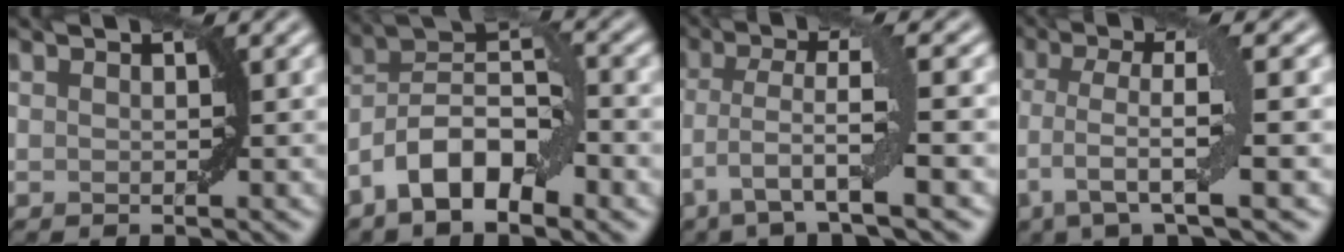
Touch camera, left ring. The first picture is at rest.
{"total": 9.4, "force": [-4.4, 3.9, 7.4], "torque": [-0.123, 0.014, -0.084]}
{"total": 5.5, "force": [-1.7, 0.5, 5.1], "torque": [-0.105, 0.002, -0.035]}
{"total": 5.4, "force": [-1.1, 0.7, 5.2], "torque": [-0.103, 0.005, -0.020]}